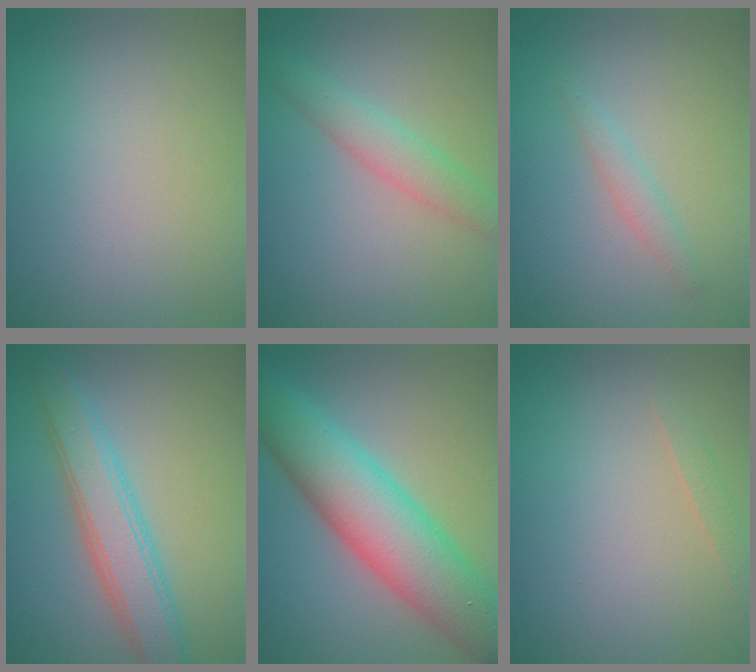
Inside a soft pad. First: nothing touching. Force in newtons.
{"total": 2.9, "press": 2.9, "slide": 0.1}
{"total": 1.3, "press": 1.3, "slide": 0.0}
{"total": 4.2, "press": 4.2, "slide": 0.5}
{"total": 9.8, "press": 9.8, "slide": 0.1}
{"total": 0.9, "press": 0.9, "slide": 0.0}